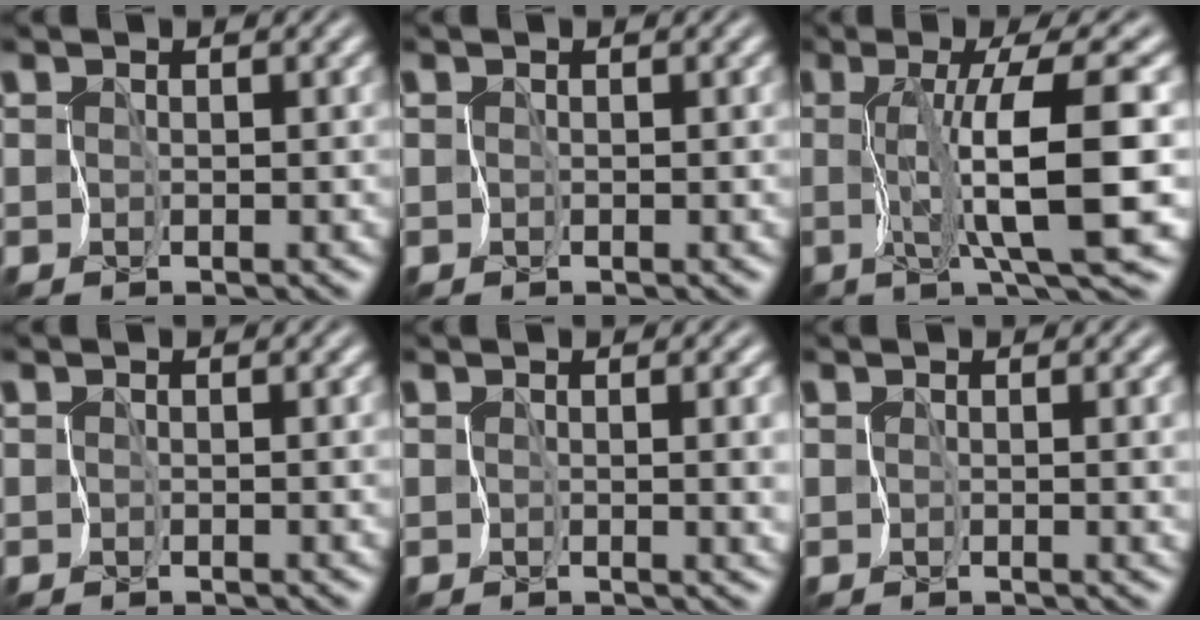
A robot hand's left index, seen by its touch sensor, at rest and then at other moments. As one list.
[{"total": 0.0}, {"total": 8.4, "force": [-0.4, 1.1, 8.3], "torque": [-0.115, 0.001, -0.009]}, {"total": 0.7, "force": [-0.1, 0.3, 0.6], "torque": [-0.007, -0.002, -0.003]}, {"total": 4.8, "force": [0.4, 2.3, 4.2], "torque": [-0.043, -0.012, 0.016]}, {"total": 3.0, "force": [0.3, 1.4, 2.6], "torque": [-0.035, -0.008, 0.012]}]